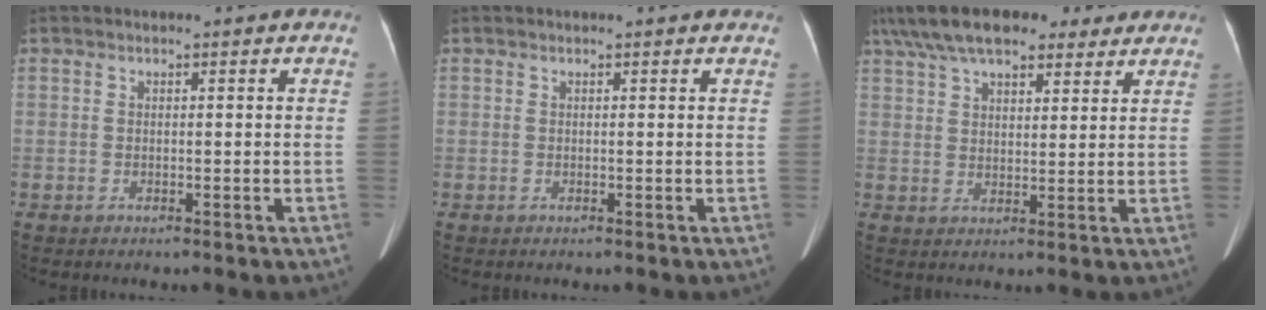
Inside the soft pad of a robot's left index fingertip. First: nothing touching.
{"total": 1.4, "force": [1.3, 0.2, 0.3], "torque": [-0.011, 0.005, 0.006]}
{"total": 18.0, "force": [13.5, 6.4, 10.0], "torque": [-0.191, 0.065, 0.212]}